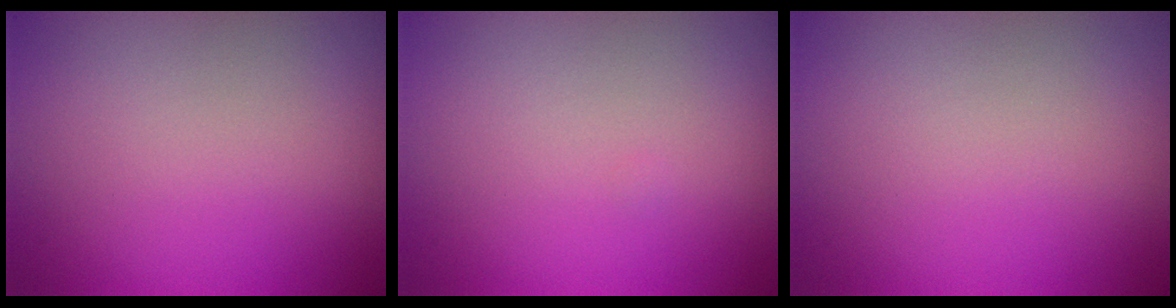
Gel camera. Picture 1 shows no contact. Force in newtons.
{"total": 0.0}
{"total": 0.0}